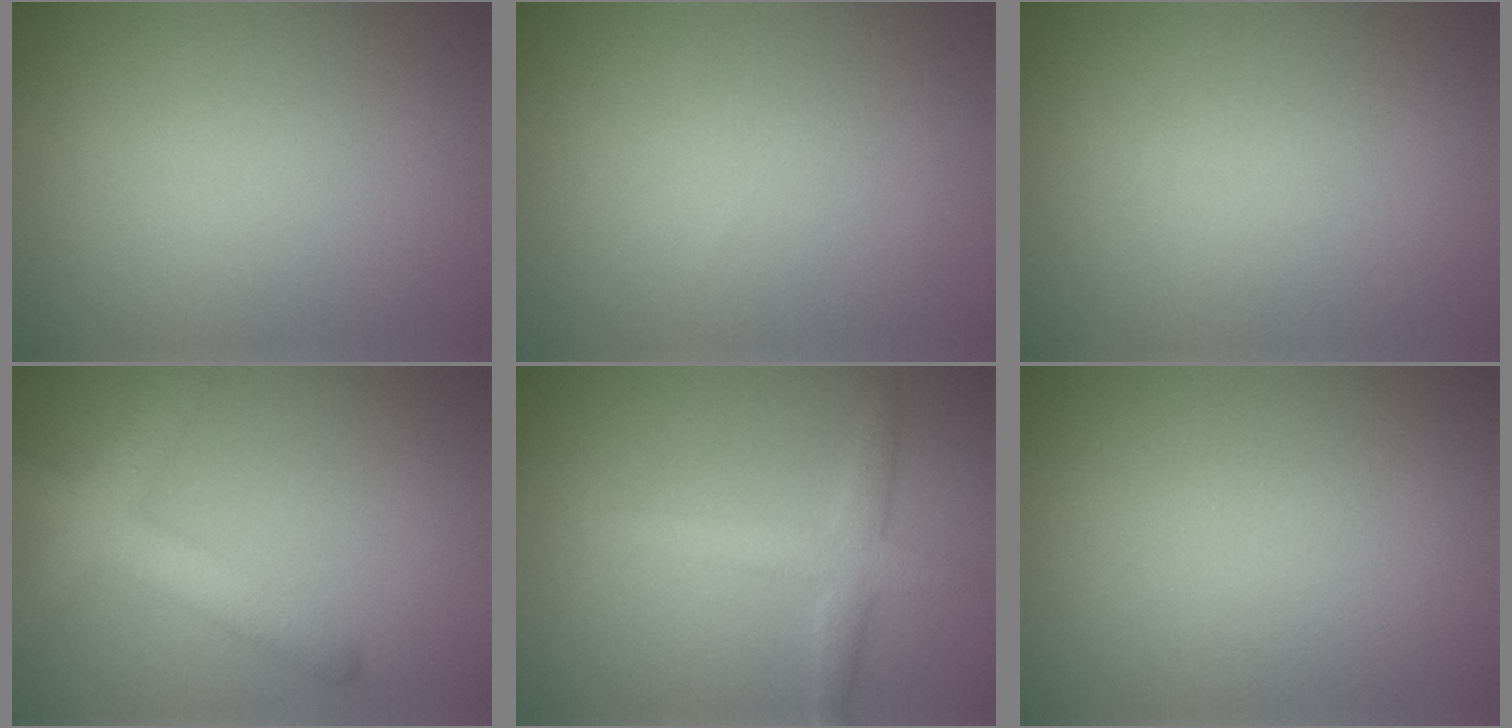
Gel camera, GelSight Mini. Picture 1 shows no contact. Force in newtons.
{"total": 0.0}
{"total": 0.0}
{"total": 4.8, "press": 4.8, "slide": 0.2}
{"total": 3.0, "press": 3.0, "slide": 0.1}
{"total": 0.0}